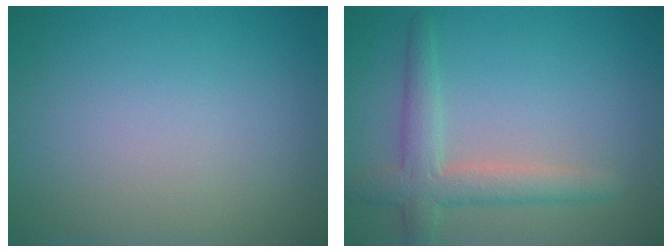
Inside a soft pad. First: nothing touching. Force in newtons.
{"total": 3.6, "press": 3.6, "slide": 0.2}